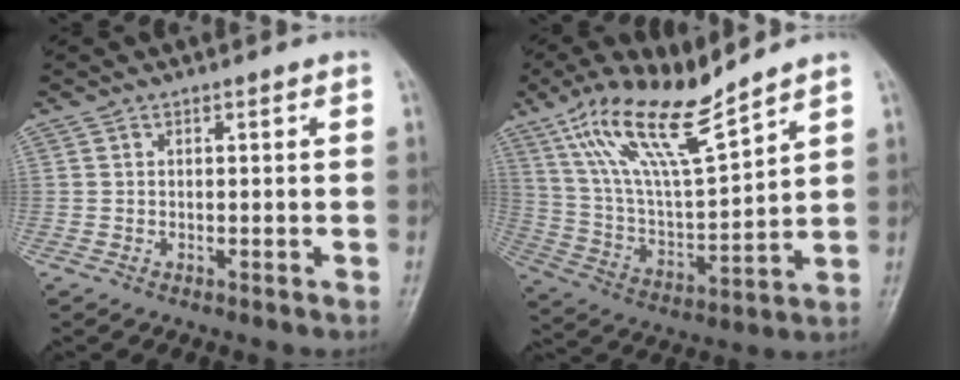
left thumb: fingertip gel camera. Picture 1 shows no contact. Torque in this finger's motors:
{"motor_torque": [0.40, 0.28, 1.19, -1.60, 0.58]}